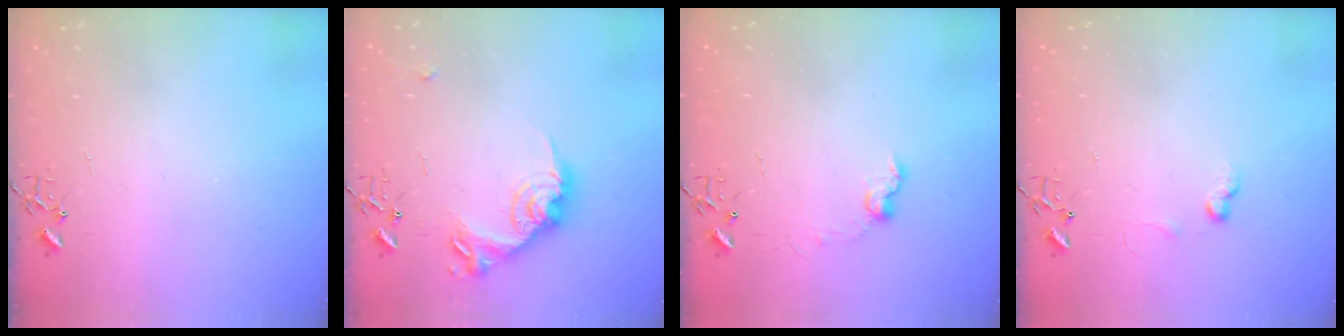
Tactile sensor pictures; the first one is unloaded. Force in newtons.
{"total": 16.7, "press": 16.7, "slide": 0.9}
{"total": 7.8, "press": 7.8, "slide": 0.8}
{"total": 6.7, "press": 6.6, "slide": 0.9}